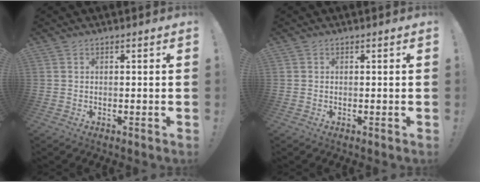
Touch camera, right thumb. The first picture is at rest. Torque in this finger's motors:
{"motor_torque": [0.01, 0.15, 0.14, -0.05, -0.05]}